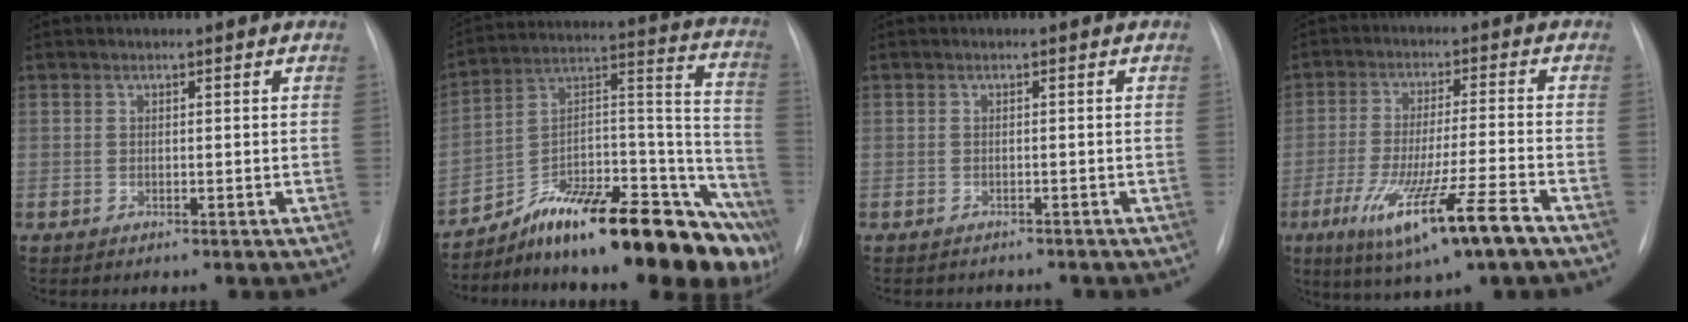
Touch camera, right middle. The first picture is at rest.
{"total": 25.0, "force": [-18.7, 6.4, 15.4], "torque": [-0.134, 0.047, -0.276]}
{"total": 3.1, "force": [-2.9, 1.1, 0.6], "torque": [-0.005, -0.003, -0.033]}
{"total": 13.4, "force": [-7.1, 0.1, 11.4], "torque": [-0.215, -0.033, -0.117]}